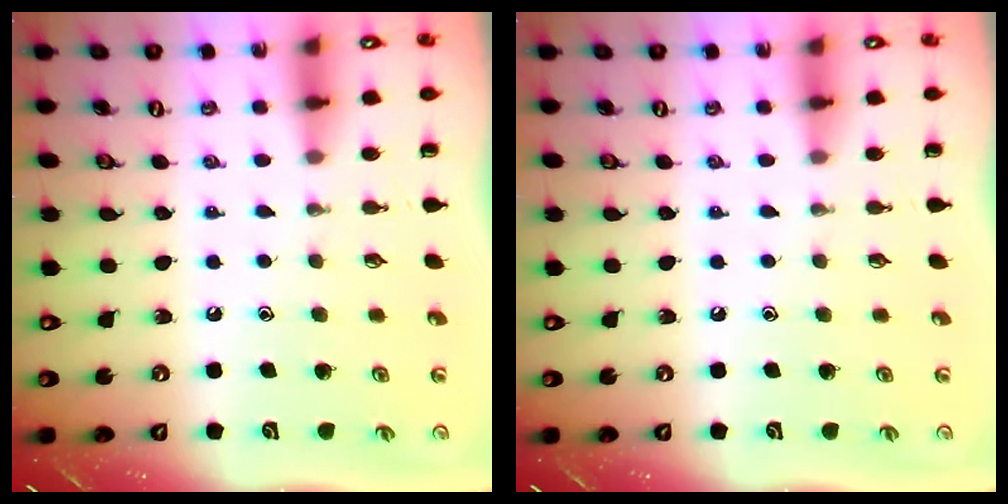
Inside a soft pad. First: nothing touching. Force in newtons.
{"total": 0.0}